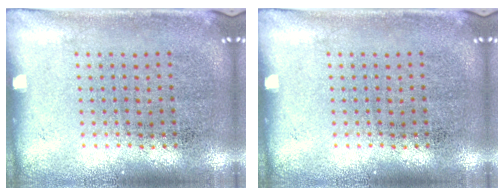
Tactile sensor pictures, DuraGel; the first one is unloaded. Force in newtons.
{"total": 0.0}